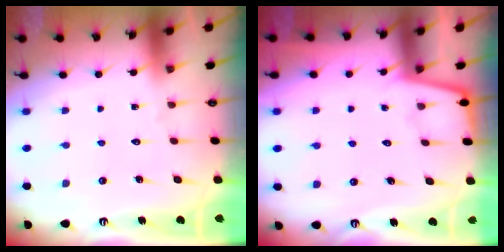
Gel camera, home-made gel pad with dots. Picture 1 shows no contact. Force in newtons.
{"total": 2.0, "press": 2.0, "slide": 0.3}